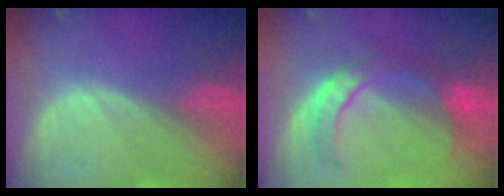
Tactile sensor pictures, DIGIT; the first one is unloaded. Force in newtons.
{"total": 7.6, "press": 7.3, "slide": 1.9}